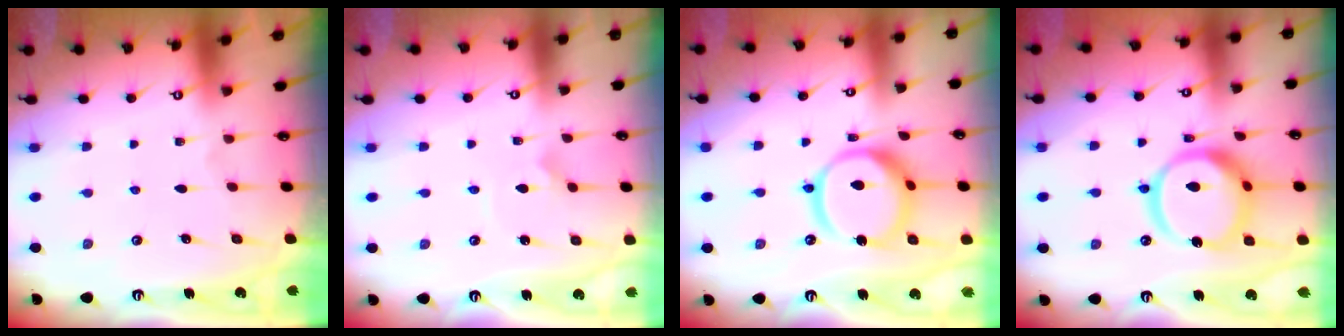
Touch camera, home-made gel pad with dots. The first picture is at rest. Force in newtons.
{"total": 3.0, "press": 3.0, "slide": 0.1}
{"total": 14.7, "press": 14.6, "slide": 1.6}
{"total": 17.5, "press": 17.4, "slide": 2.2}